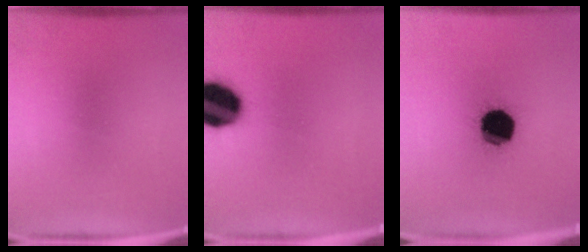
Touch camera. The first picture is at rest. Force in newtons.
{"total": 18.6}
{"total": 18.1}